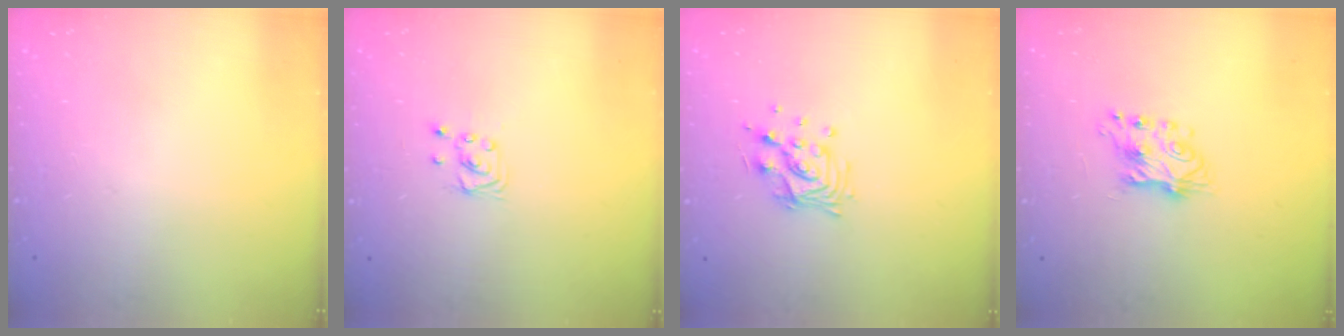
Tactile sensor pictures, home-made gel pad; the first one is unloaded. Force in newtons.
{"total": 2.0, "press": 2.0, "slide": 0.2}
{"total": 10.9, "press": 10.8, "slide": 0.9}
{"total": 7.6, "press": 7.6, "slide": 0.7}